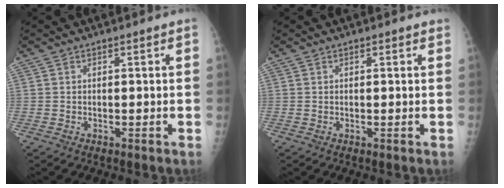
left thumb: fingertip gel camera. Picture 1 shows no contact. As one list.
[{"total": 0.6, "force": [0.4, 0.3, 0.4], "torque": [-0.005, -0.002, 0.003]}]